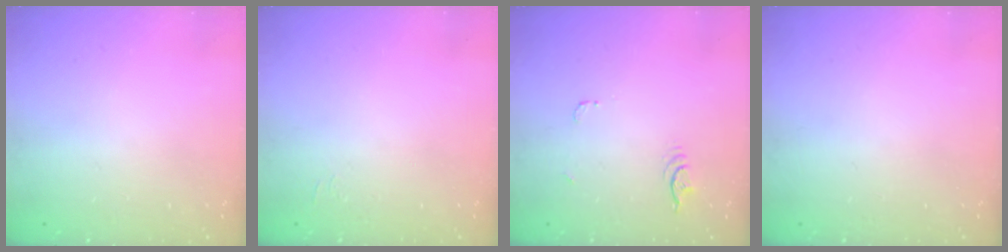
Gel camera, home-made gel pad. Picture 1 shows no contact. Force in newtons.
{"total": 4.5, "press": 4.4, "slide": 0.9}
{"total": 3.9, "press": 3.5, "slide": 1.7}
{"total": 0.0}